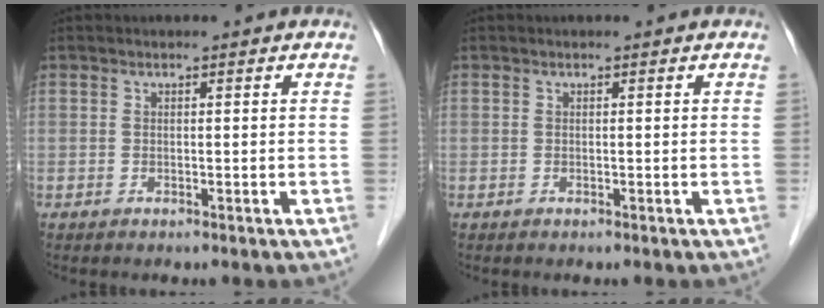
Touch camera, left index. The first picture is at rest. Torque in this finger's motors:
{"motor_torque": [0.01, 0.00, 0.00, 0.00]}